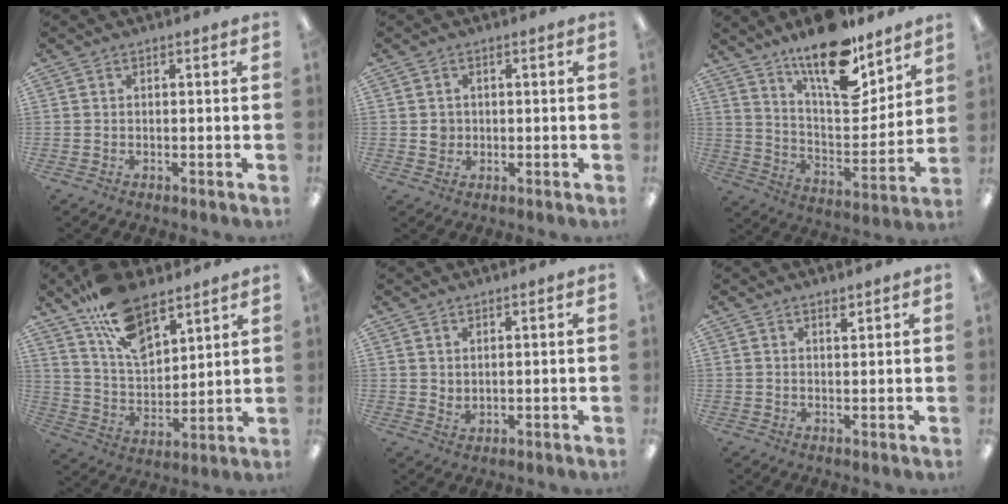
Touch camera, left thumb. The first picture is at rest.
{"total": 2.5, "force": [0.3, 2.3, 0.8], "torque": [-0.011, 0.001, 0.002]}
{"total": 18.7, "force": [14.0, 6.6, 10.4], "torque": [-0.167, -0.099, 0.239]}
{"total": 15.5, "force": [10.6, 7.4, 8.6], "torque": [-0.160, -0.049, 0.195]}
{"total": 1.9, "force": [1.7, 0.7, 0.6], "torque": [-0.005, -0.007, 0.030]}
{"total": 1.7, "force": [1.5, 0.2, 0.7], "torque": [-0.017, -0.003, 0.027]}